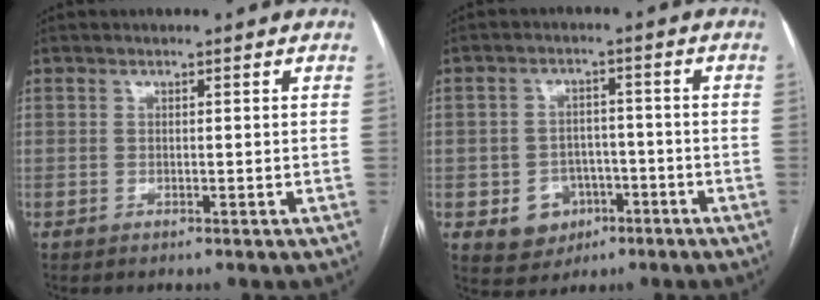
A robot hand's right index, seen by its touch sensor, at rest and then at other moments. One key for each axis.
{"total": 6.5, "fx": -2.5, "fy": 5.5, "fz": 2.2, "tx": -0.035, "ty": 0.010, "tz": -0.027}